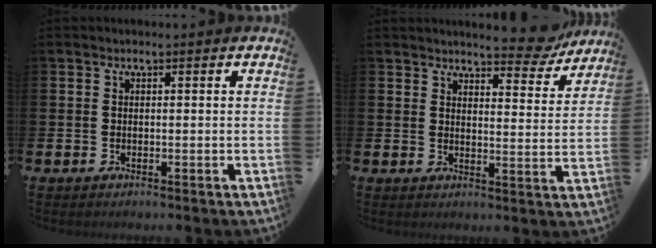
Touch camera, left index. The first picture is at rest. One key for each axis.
{"total": 5.9, "fx": 5.6, "fy": 1.2, "fz": 1.5, "tx": -0.015, "ty": -0.035, "tz": 0.096}